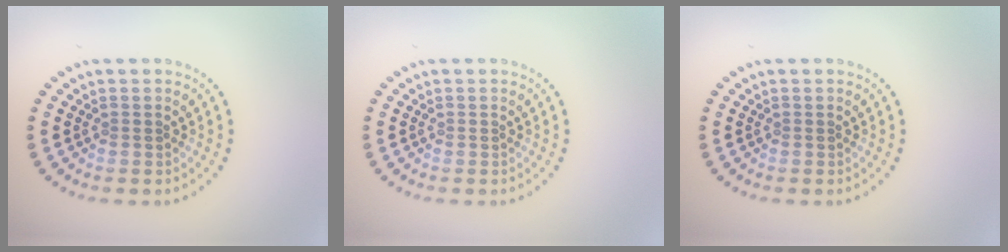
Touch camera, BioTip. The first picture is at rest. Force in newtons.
{"total": 0.0}
{"total": 0.0}